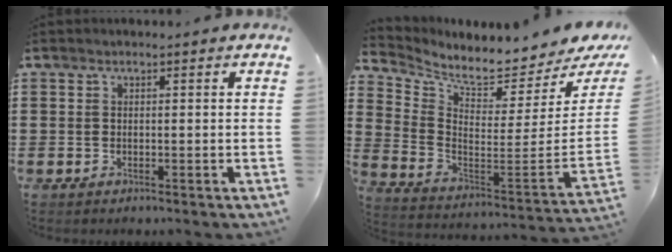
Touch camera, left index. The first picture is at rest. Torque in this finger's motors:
{"motor_torque": [-0.28, -0.48, 0.22, 0.04]}